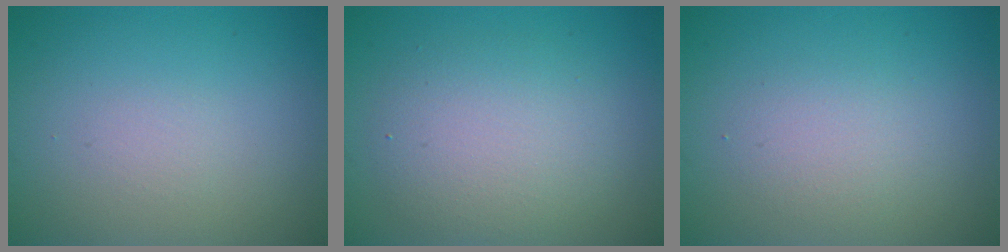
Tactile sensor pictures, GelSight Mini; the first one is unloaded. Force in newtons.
{"total": 4.4, "press": 4.4, "slide": 0.3}
{"total": 1.8, "press": 1.8, "slide": 0.0}